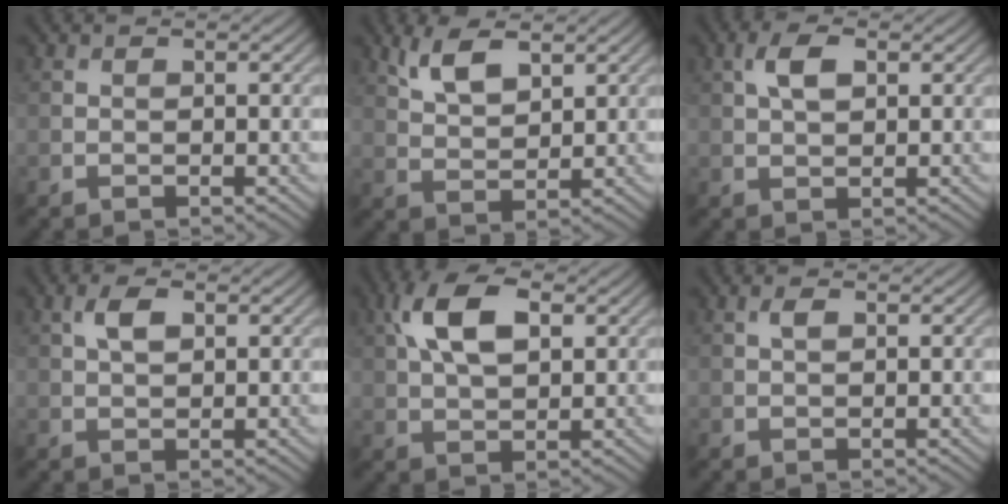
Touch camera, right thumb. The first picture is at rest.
{"total": 5.2, "force": [3.1, 2.1, 3.6], "torque": [-0.084, 0.000, 0.066]}
{"total": 3.5, "force": [1.2, 1.8, 2.7], "torque": [-0.059, 0.006, 0.022]}
{"total": 2.7, "force": [1.0, 1.4, 2.1], "torque": [-0.046, 0.004, 0.019]}
{"total": 8.3, "force": [2.8, 4.2, 6.6], "torque": [-0.143, 0.014, 0.048]}
{"total": 1.0, "force": [0.4, 0.5, 0.8], "torque": [-0.019, 0.001, 0.008]}